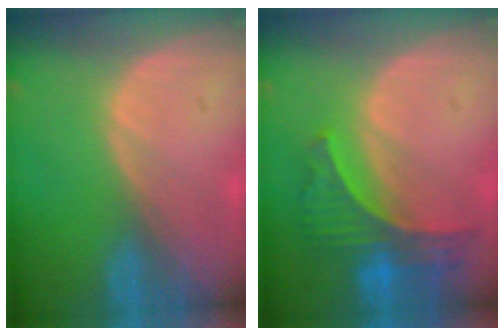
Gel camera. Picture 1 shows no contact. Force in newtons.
{"total": 7.4, "press": 6.5, "slide": 3.5}